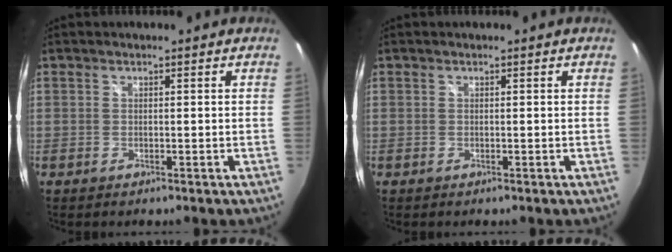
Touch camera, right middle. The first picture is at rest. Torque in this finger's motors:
{"motor_torque": [-0.04, 0.04, -0.02, 0.00]}